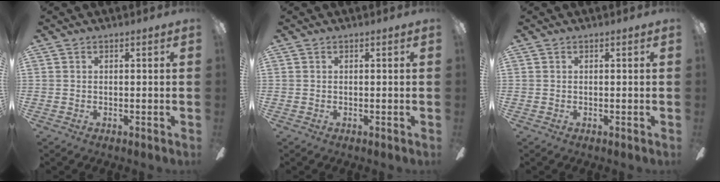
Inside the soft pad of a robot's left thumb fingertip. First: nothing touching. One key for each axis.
{"total": 0.0}
{"total": 0.0}